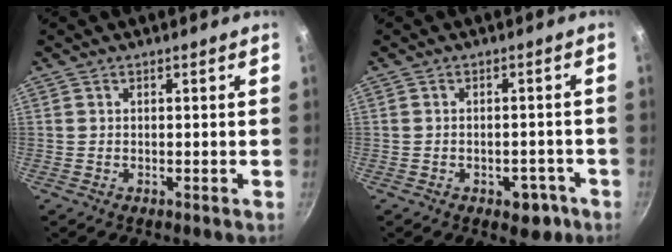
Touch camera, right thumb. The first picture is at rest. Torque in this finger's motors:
{"motor_torque": [-0.23, 0.19, 0.16, 0.33, 0.03]}